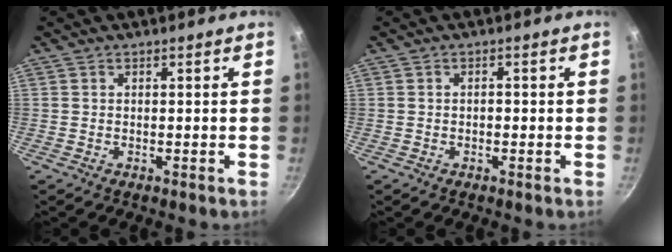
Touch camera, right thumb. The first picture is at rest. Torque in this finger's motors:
{"motor_torque": [-0.19, -0.10, 0.10, -0.01, 0.05]}